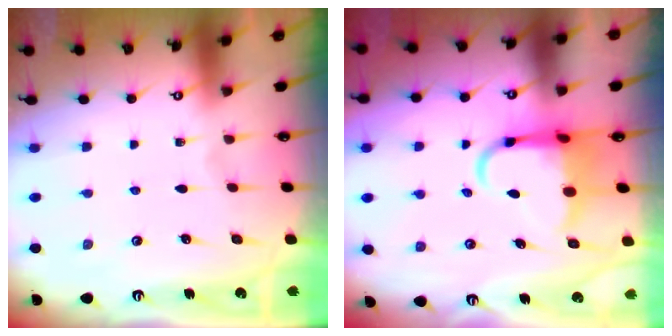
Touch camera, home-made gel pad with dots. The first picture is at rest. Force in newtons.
{"total": 7.6, "press": 7.3, "slide": 1.9}